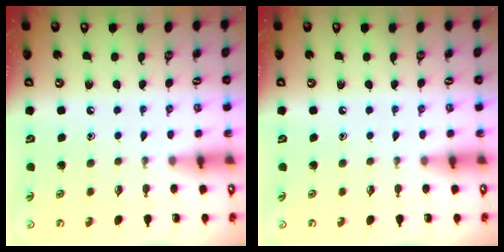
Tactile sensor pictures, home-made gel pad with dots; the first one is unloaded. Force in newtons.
{"total": 0.0}